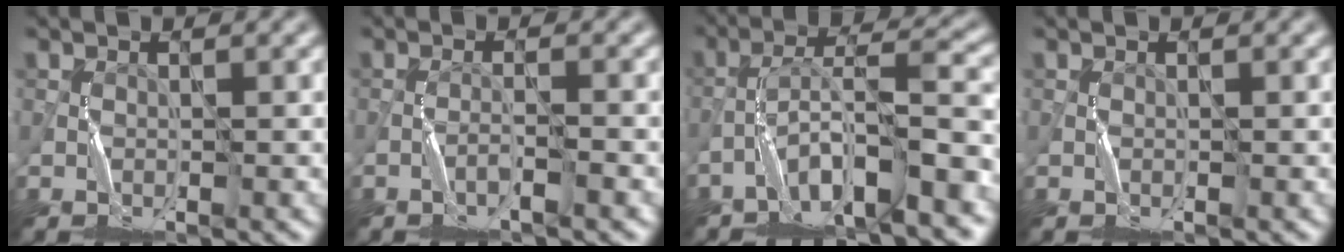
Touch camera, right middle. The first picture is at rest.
{"total": 1.4, "force": [-0.9, 0.1, 1.1], "torque": [-0.019, 0.009, -0.021]}
{"total": 8.2, "force": [-4.8, 1.7, 6.4], "torque": [-0.106, 0.022, -0.087]}
{"total": 0.0}